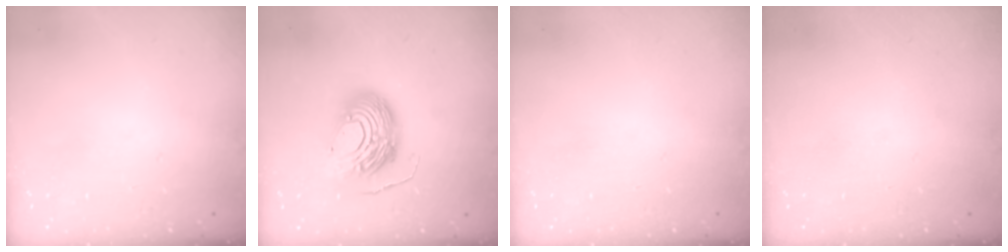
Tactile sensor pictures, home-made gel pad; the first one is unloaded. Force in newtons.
{"total": 13.1, "press": 13.1, "slide": 1.3}
{"total": 0.0}
{"total": 0.0}